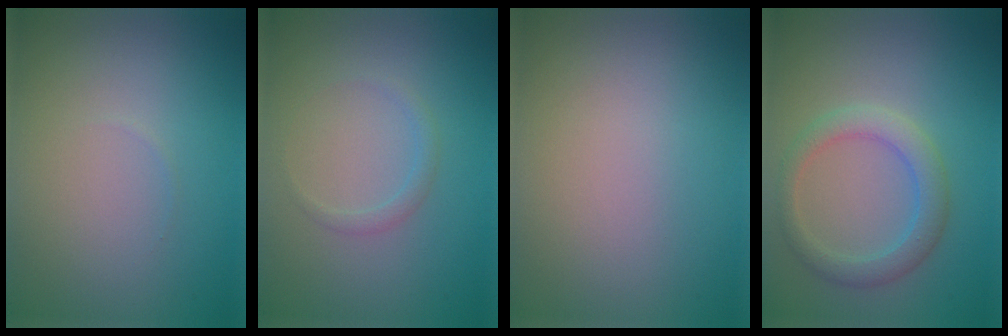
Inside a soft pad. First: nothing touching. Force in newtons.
{"total": 1.0, "press": 1.0, "slide": 0.0}
{"total": 0.0}
{"total": 3.0, "press": 3.0, "slide": 0.1}